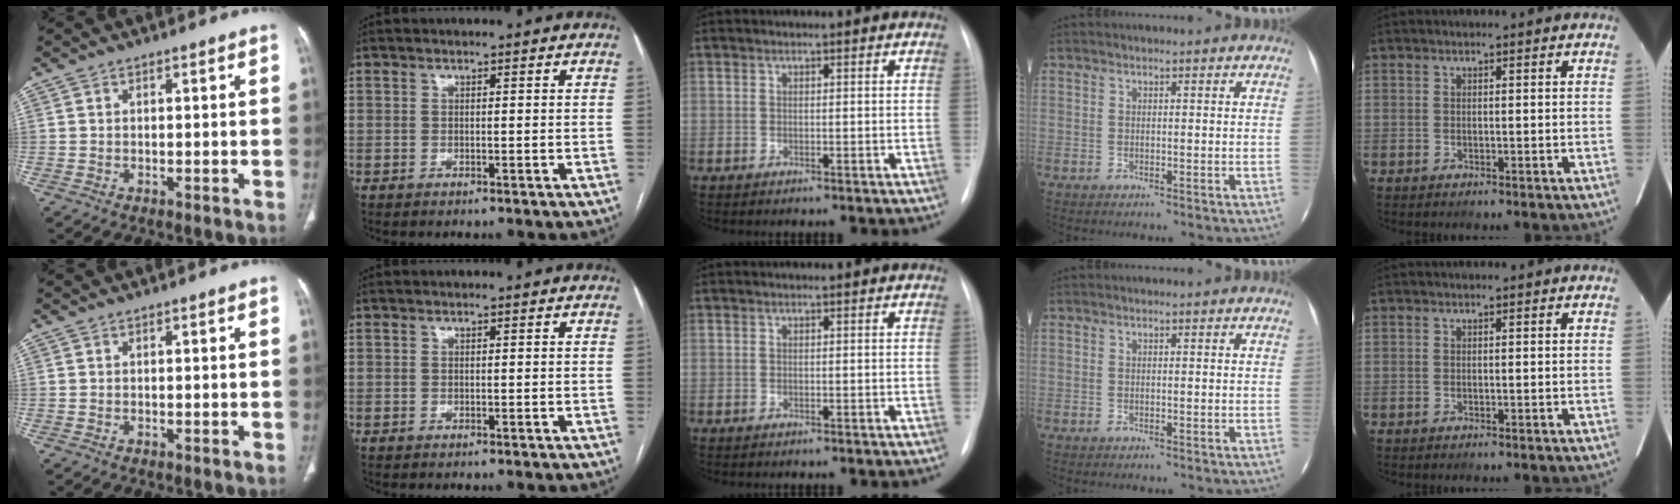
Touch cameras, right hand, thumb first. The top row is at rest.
{}